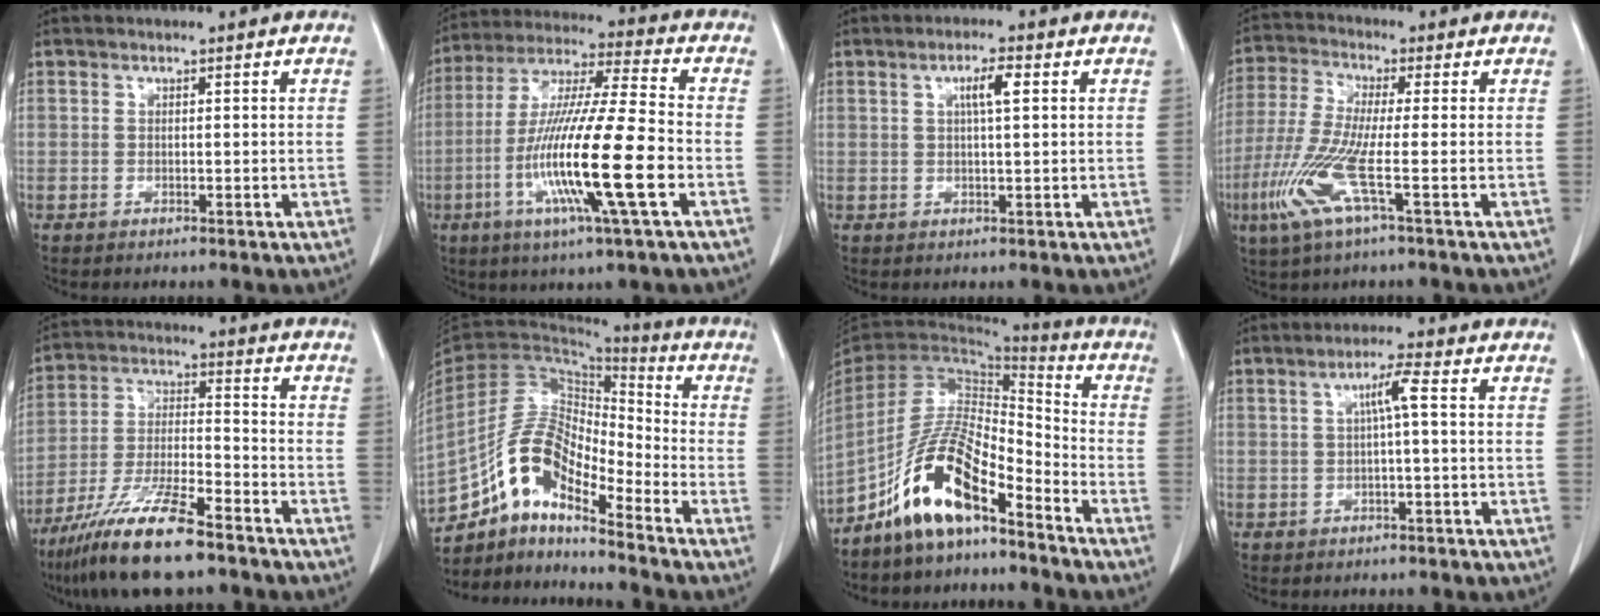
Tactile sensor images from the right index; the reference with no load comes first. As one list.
[{"total": 18.0, "force": [-5.2, 0.0, 17.2], "torque": [-0.337, -0.017, -0.100]}, {"total": 3.3, "force": [1.0, 0.4, 3.2], "torque": [-0.057, 0.003, 0.018]}, {"total": 9.7, "force": [-3.4, 0.5, 9.1], "torque": [-0.203, -0.019, -0.075]}, {"total": 13.9, "force": [-10.0, 1.7, 9.4], "torque": [-0.189, -0.023, -0.183]}, {"total": 12.1, "force": [-8.7, 3.6, 7.6], "torque": [-0.149, 0.035, -0.158]}, {"total": 12.7, "force": [-8.5, 3.4, 8.8], "torque": [-0.179, 0.018, -0.159]}, {"total": 3.4, "force": [0.4, -0.2, 3.3], "torque": [-0.060, 0.009, 0.009]}]